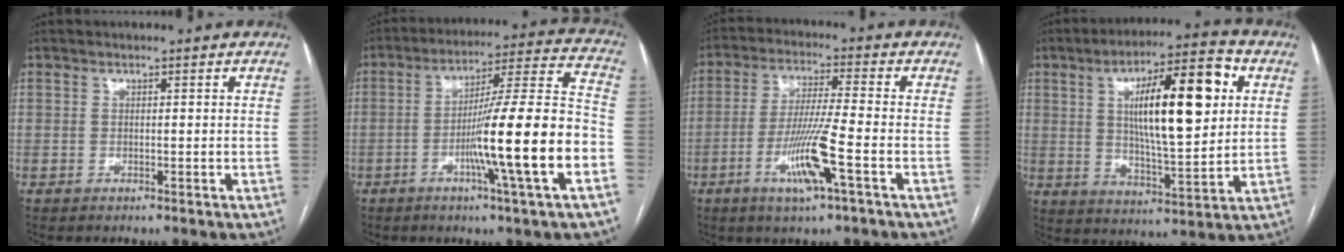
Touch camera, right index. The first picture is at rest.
{"total": 17.9, "force": [-5.6, -1.0, 17.0], "torque": [-0.267, 0.001, -0.094]}
{"total": 10.1, "force": [-4.0, -0.1, 9.3], "torque": [-0.183, -0.012, -0.075]}
{"total": 17.3, "force": [4.6, 4.0, 16.2], "torque": [-0.264, 0.015, 0.072]}